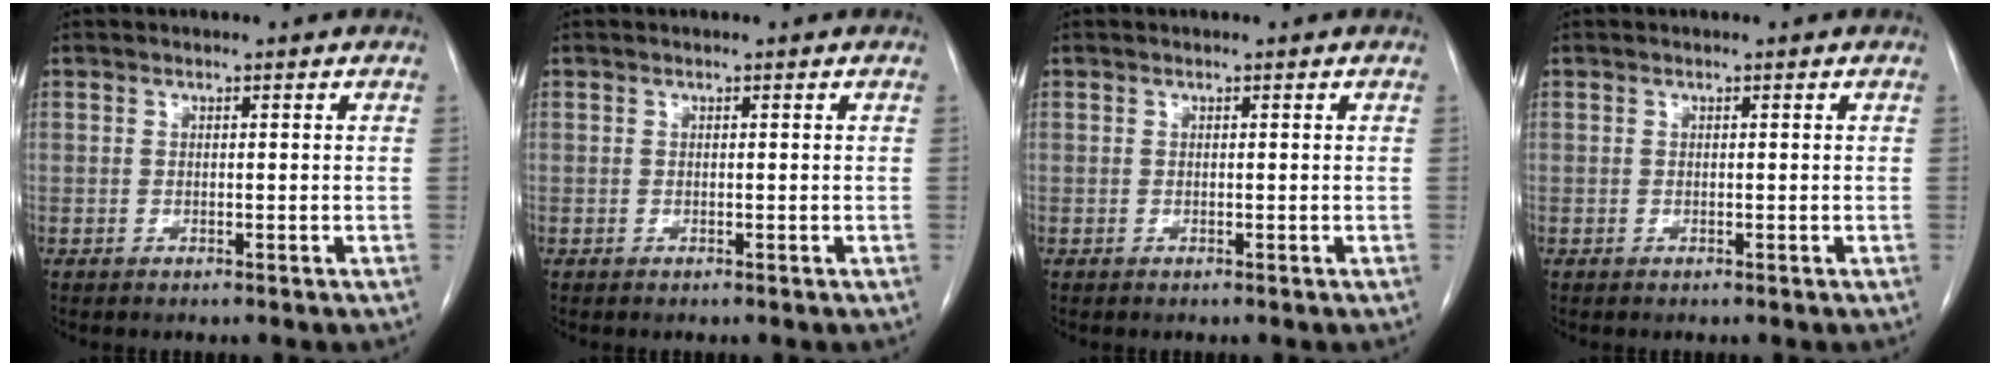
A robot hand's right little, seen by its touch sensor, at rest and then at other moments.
{"total": 0.0}
{"total": 0.0}
{"total": 0.0}